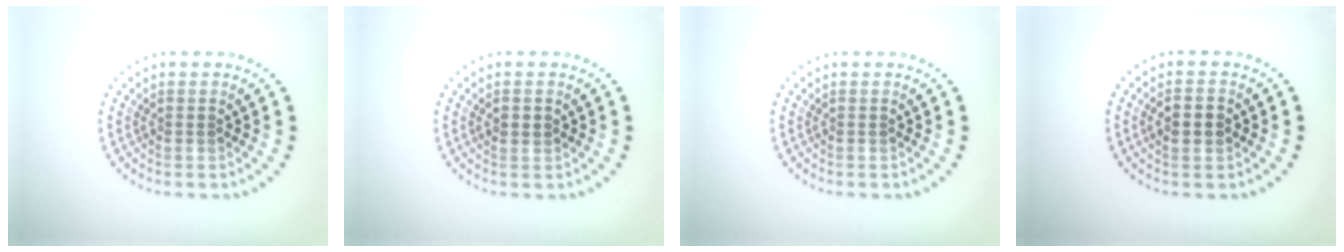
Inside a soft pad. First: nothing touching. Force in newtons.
{"total": 1.5, "press": 1.5, "slide": 0.1}
{"total": 0.0}
{"total": 2.4, "press": 2.4, "slide": 0.1}